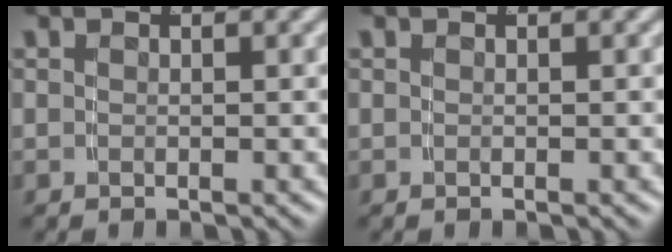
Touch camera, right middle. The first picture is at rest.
{"total": 0.0}